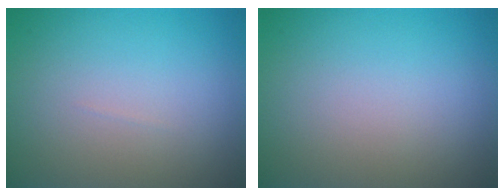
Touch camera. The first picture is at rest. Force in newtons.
{"total": 0.0}